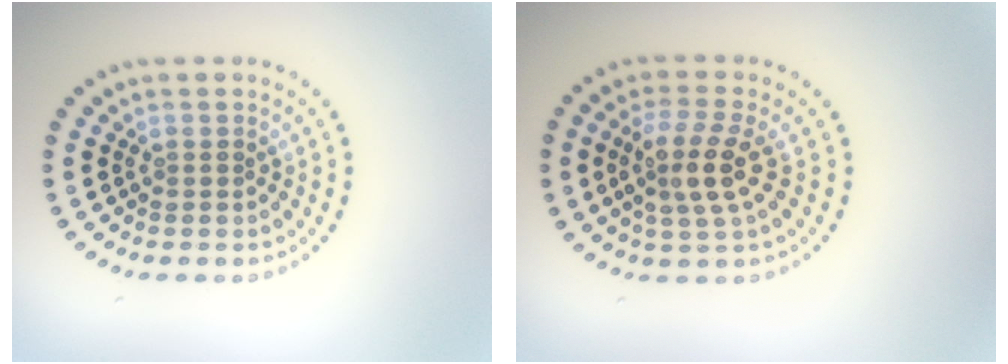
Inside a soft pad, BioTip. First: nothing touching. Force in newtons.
{"total": 3.7, "press": 3.3, "slide": 1.7}